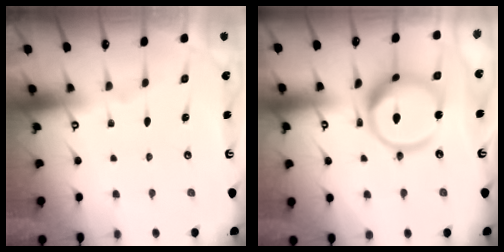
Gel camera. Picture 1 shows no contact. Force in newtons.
{"total": 15.5, "press": 15.4, "slide": 1.6}